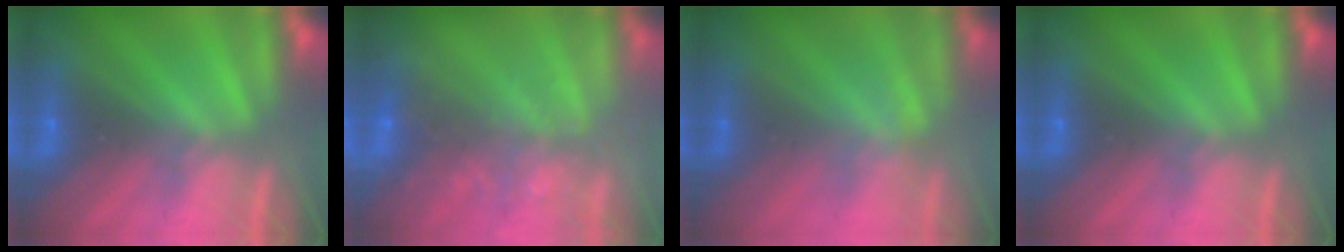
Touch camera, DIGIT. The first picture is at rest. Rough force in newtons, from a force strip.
{"total": 7.3}
{"total": 2.4}
{"total": 0.0}